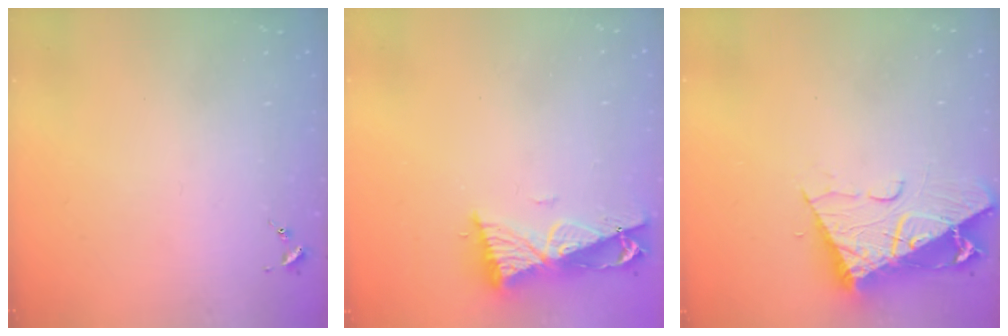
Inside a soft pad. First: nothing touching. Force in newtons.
{"total": 9.5, "press": 9.5, "slide": 0.9}
{"total": 13.2, "press": 13.1, "slide": 1.4}